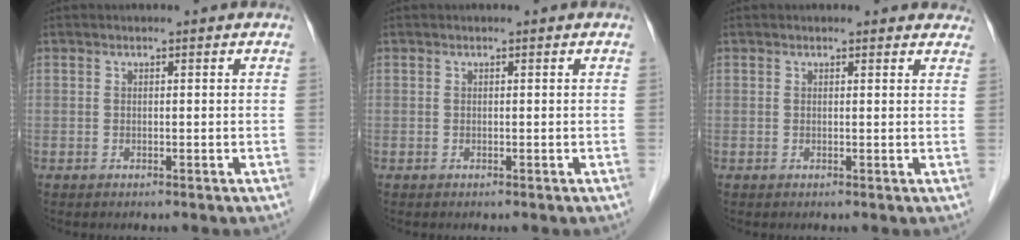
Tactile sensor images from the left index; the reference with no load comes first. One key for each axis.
{"total": 0.0}
{"total": 2.3, "fx": 2.1, "fy": 0.9, "fz": 0.5, "tx": -0.005, "ty": 0.007, "tz": 0.012}